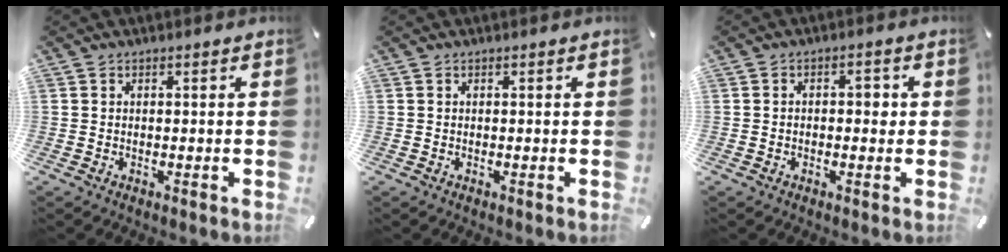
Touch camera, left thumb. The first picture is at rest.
{"total": 0.0}
{"total": 2.9, "force": [-0.2, 1.8, 2.3], "torque": [-0.029, 0.004, -0.012]}